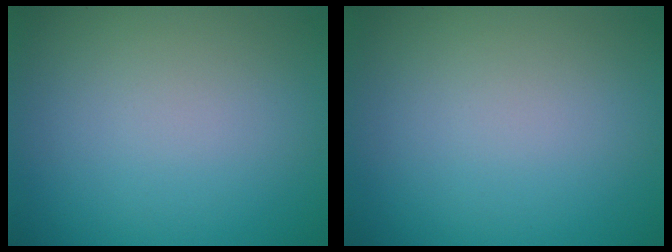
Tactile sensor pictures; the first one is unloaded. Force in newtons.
{"total": 0.0}